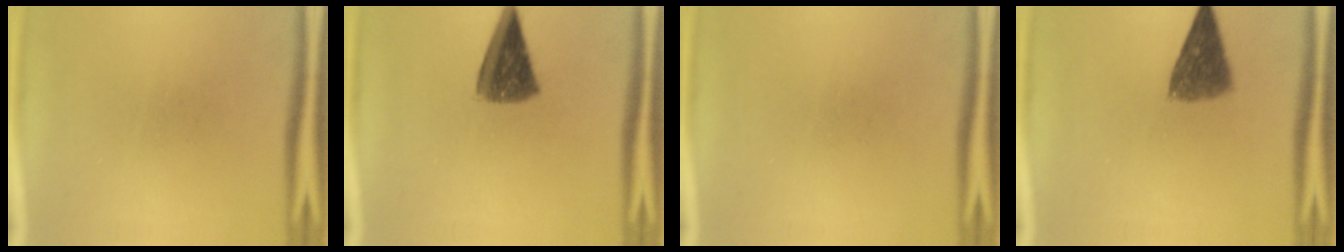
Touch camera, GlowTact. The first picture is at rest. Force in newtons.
{"total": 8.8}
{"total": 0.0}
{"total": 7.2}